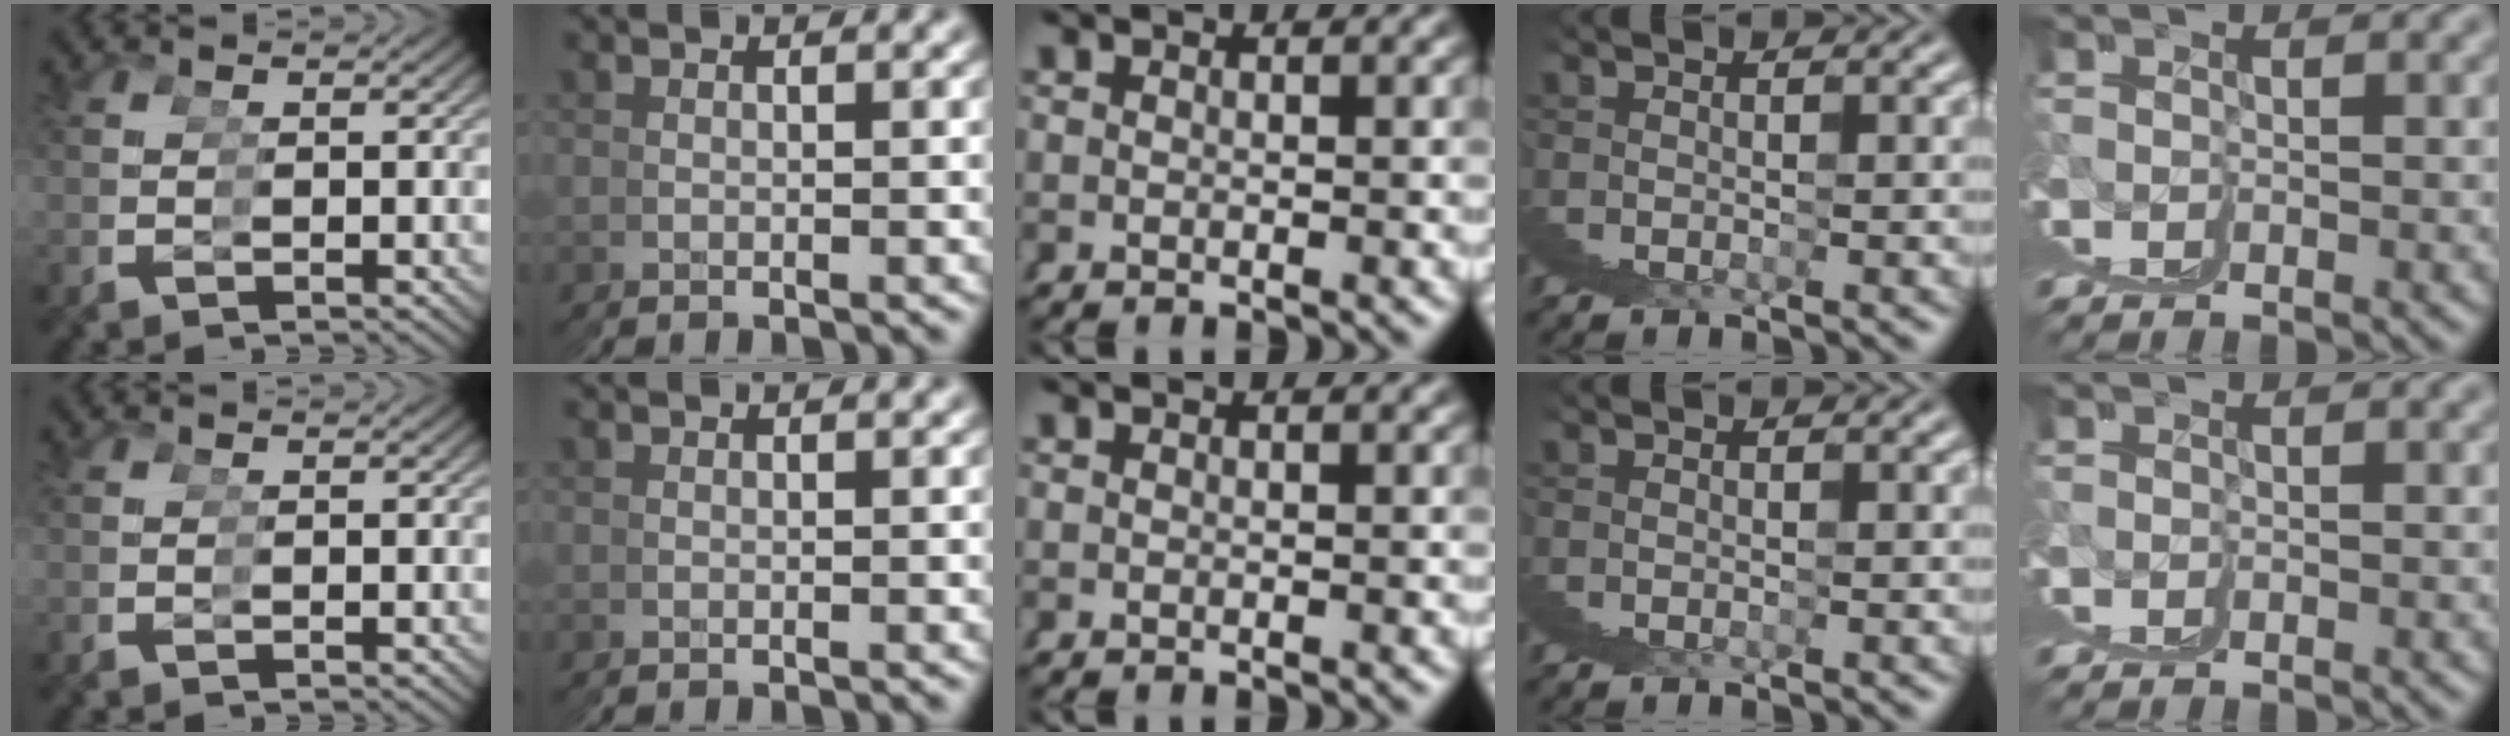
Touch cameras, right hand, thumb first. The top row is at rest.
{}